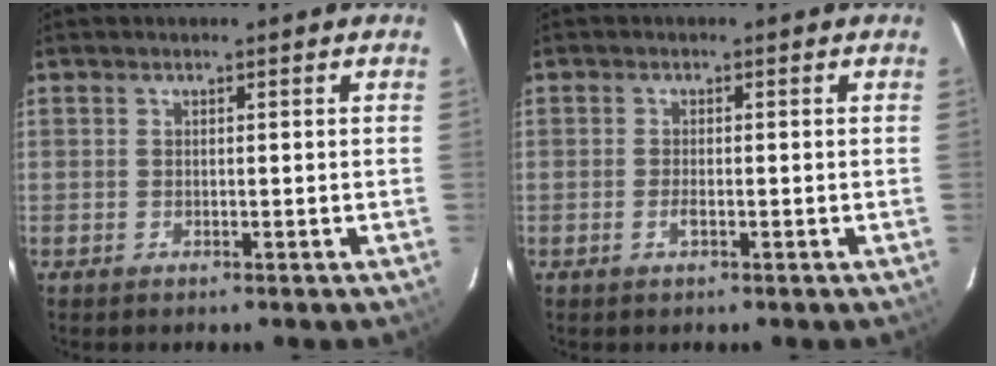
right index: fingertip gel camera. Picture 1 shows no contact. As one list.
[{"total": 1.4, "force": [-0.6, 0.4, 1.2], "torque": [-0.027, -0.001, -0.011]}]